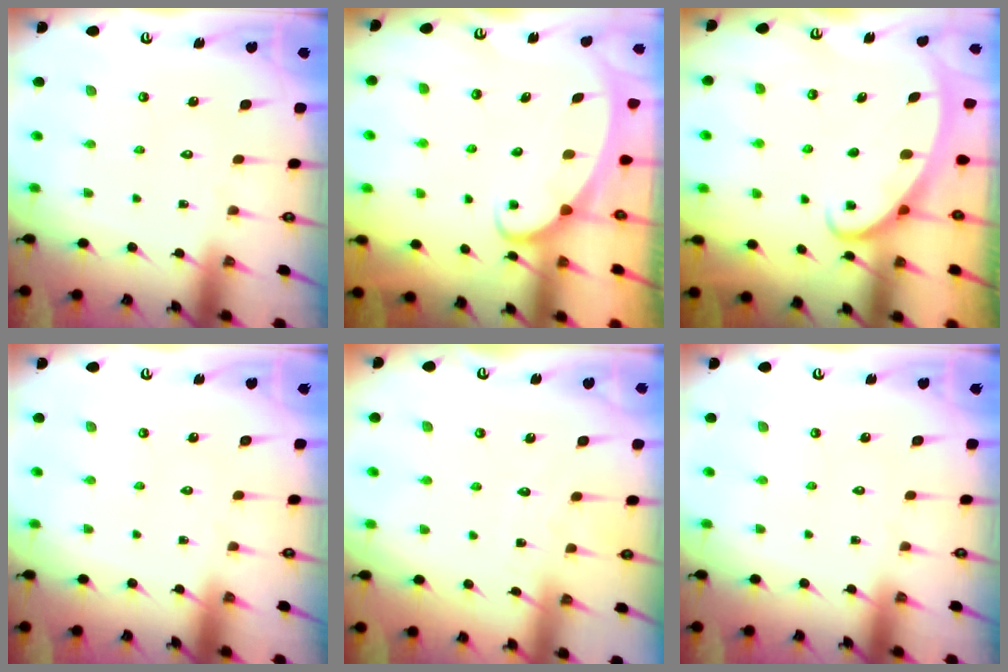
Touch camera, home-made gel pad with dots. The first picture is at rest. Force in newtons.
{"total": 2.5, "press": 2.5, "slide": 0.3}
{"total": 2.8, "press": 2.8, "slide": 0.4}
{"total": 0.0}
{"total": 2.5, "press": 2.5, "slide": 0.4}
{"total": 0.0}